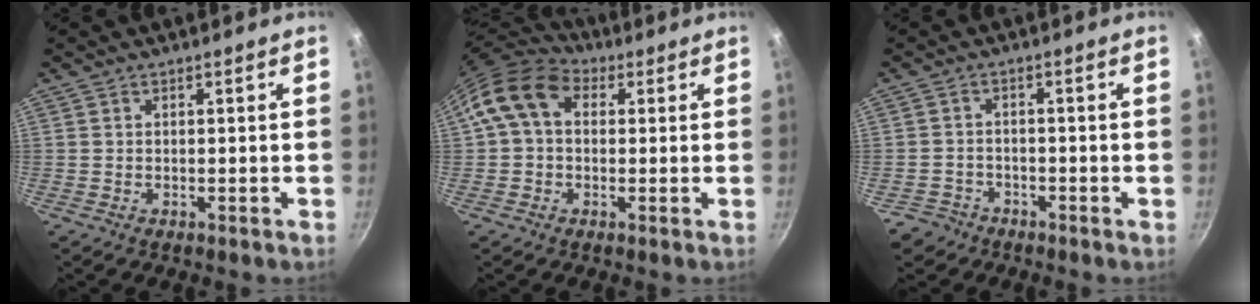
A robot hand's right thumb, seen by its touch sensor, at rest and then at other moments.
{"total": 10.9, "force": [2.5, 8.1, 6.9], "torque": [-0.109, 0.022, 0.023]}
{"total": 3.7, "force": [-2.6, 2.6, 0.6], "torque": [-0.004, 0.034, -0.046]}